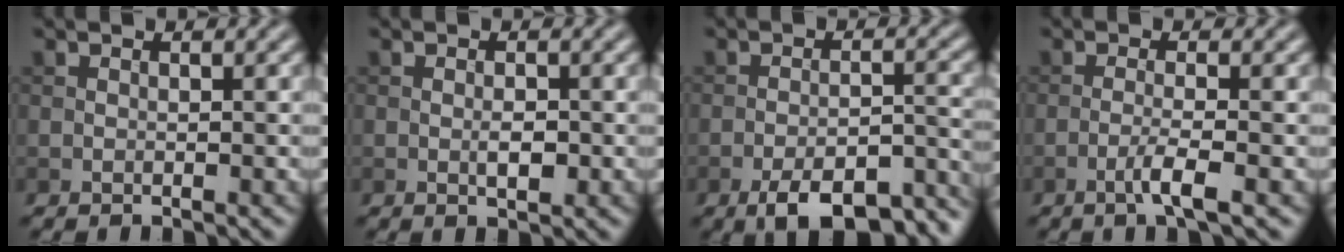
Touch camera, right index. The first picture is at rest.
{"total": 1.5, "force": [-0.3, 0.6, 1.3], "torque": [-0.023, -0.001, -0.005]}
{"total": 9.0, "force": [-6.5, 3.0, 5.5], "torque": [-0.077, -0.008, -0.096]}
{"total": 2.5, "force": [-1.1, 0.2, 2.3], "torque": [-0.039, 0.007, -0.031]}